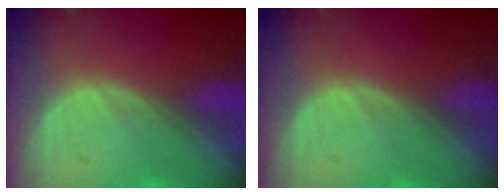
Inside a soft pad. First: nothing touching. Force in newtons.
{"total": 0.0}